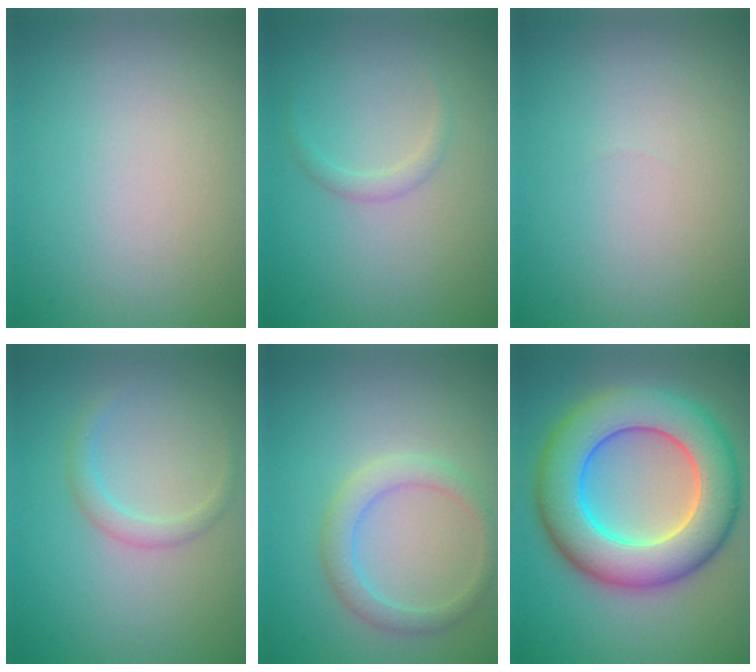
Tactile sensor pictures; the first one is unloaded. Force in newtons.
{"total": 1.0, "press": 1.0, "slide": 0.1}
{"total": 0.0}
{"total": 1.5, "press": 1.5, "slide": 0.1}
{"total": 2.5, "press": 2.5, "slide": 0.1}
{"total": 11.0, "press": 11.0, "slide": 0.2}